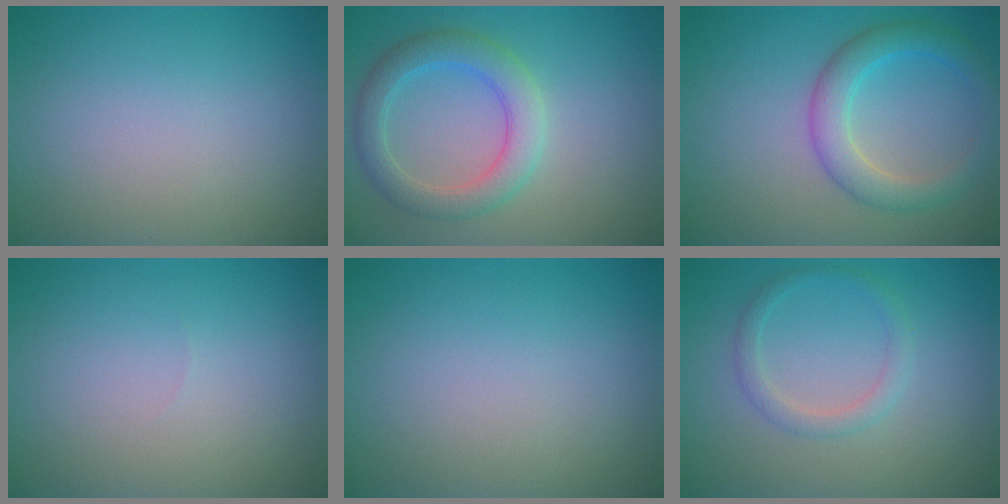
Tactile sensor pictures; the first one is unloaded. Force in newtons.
{"total": 4.1, "press": 4.1, "slide": 0.1}
{"total": 3.9, "press": 3.9, "slide": 0.2}
{"total": 0.0}
{"total": 0.0}
{"total": 1.7, "press": 1.7, "slide": 0.0}